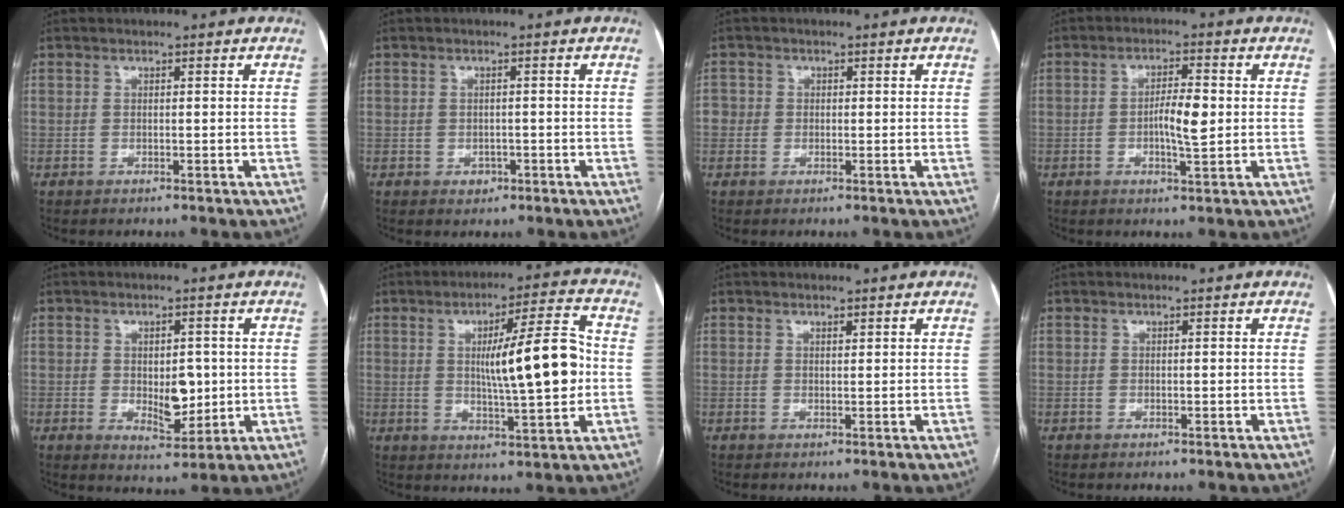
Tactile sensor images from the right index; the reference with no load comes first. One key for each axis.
{"total": 1.8, "fx": -0.8, "fy": 1.5, "fz": 0.7, "tx": -0.006, "ty": 0.004, "tz": -0.005}
{"total": 2.4, "fx": -0.1, "fy": 2.4, "fz": 0.5, "tx": 0.001, "ty": 0.011, "tz": -0.003}
{"total": 5.2, "fx": -0.2, "fy": 1.0, "fz": 5.0, "tx": -0.090, "ty": 0.001, "tz": -0.004}
{"total": 6.1, "fx": -0.1, "fy": 3.1, "fz": 5.2, "tx": -0.074, "ty": -0.003, "tz": 0.010}
{"total": 13.2, "fx": 0.5, "fy": 1.5, "fz": 13.1, "tx": -0.199, "ty": 0.010, "tz": 0.009}
{"total": 0.5, "fx": 0.4, "fy": 0.1, "fz": 0.3, "tx": -0.008, "ty": -0.002, "tz": 0.007}
{"total": 0.0}